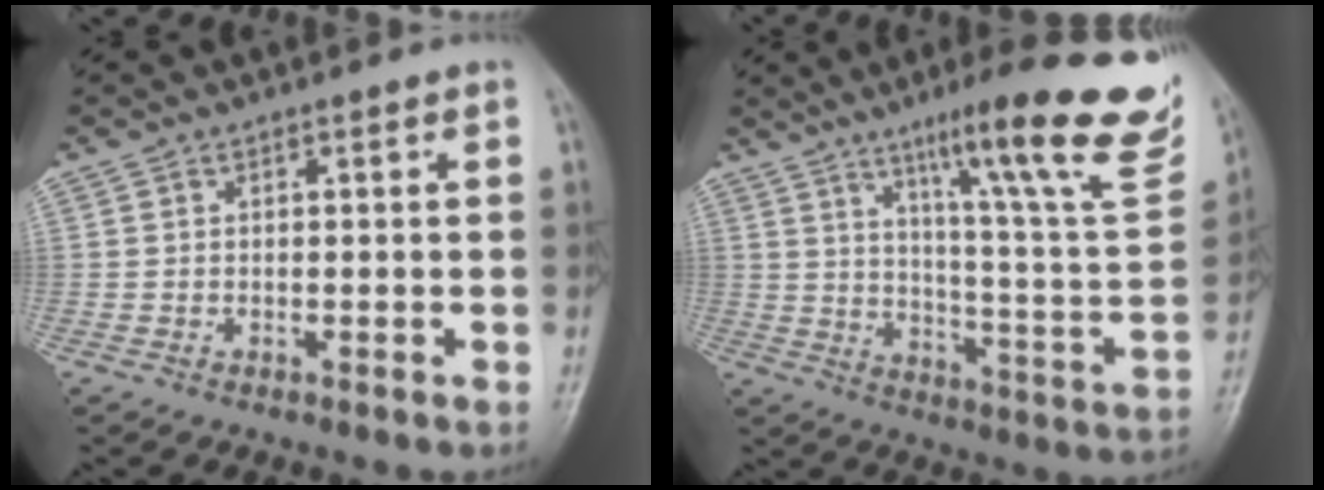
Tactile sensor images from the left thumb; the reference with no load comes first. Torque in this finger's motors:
{"motor_torque": [1.21, -0.21, 1.38, -1.39, 0.31]}